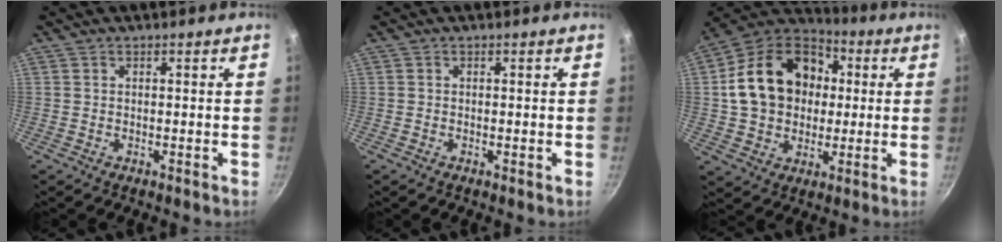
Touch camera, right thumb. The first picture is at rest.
{"total": 0.0}
{"total": 20.5, "force": [2.5, 15.9, 12.6], "torque": [-0.195, 0.032, 0.037]}